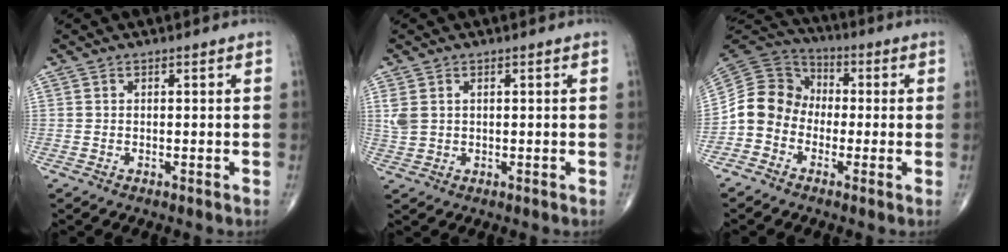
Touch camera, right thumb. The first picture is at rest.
{"total": 3.1, "force": [0.9, 2.1, 2.1], "torque": [-0.056, 0.005, 0.024]}
{"total": 9.8, "force": [-2.7, 8.7, 3.8], "torque": [-0.056, 0.056, -0.064]}